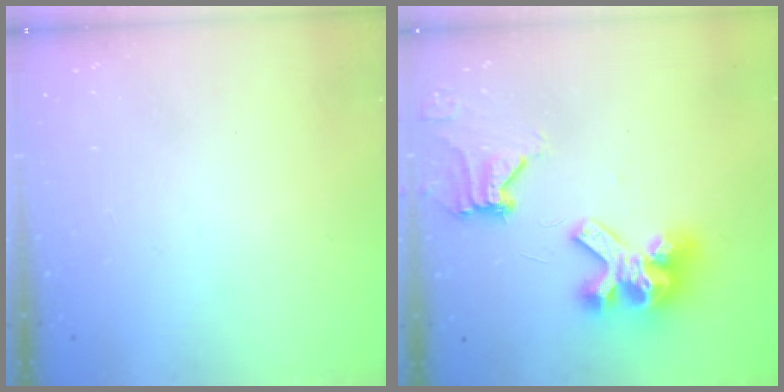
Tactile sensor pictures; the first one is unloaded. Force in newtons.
{"total": 15.6, "press": 15.4, "slide": 2.1}